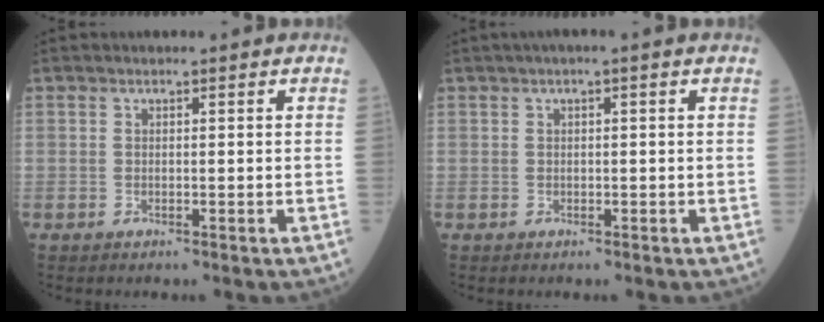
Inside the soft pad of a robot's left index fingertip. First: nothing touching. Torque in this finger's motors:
{"motor_torque": [-0.07, -0.25, 0.05, 0.04]}